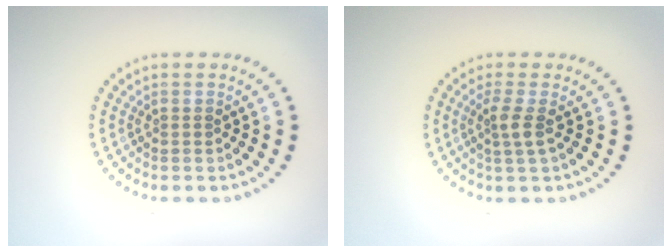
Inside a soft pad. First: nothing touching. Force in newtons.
{"total": 1.8, "press": 1.4, "slide": 1.2}